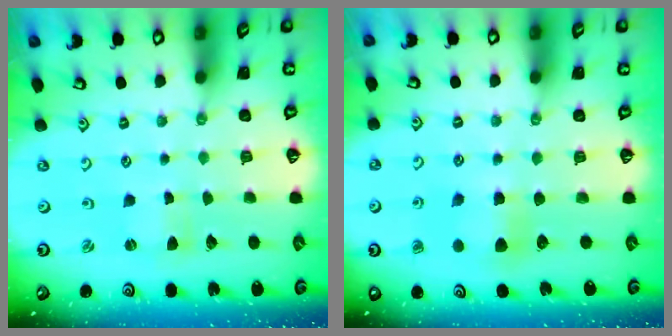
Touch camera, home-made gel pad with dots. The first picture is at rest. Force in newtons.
{"total": 5.6, "press": 5.6, "slide": 0.0}